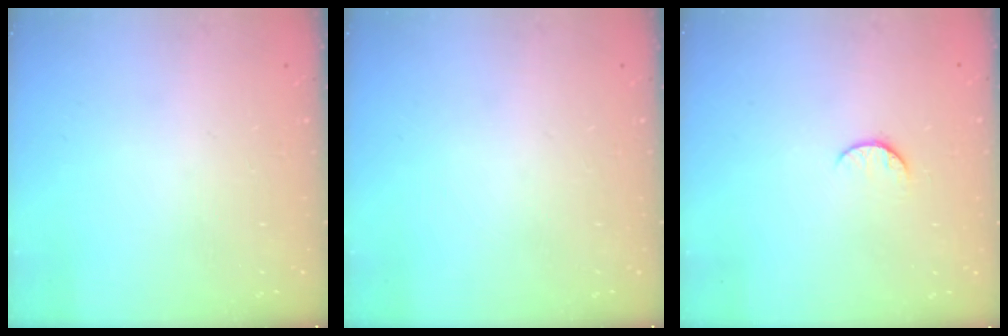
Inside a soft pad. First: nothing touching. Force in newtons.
{"total": 0.0}
{"total": 5.0, "press": 5.0, "slide": 0.4}